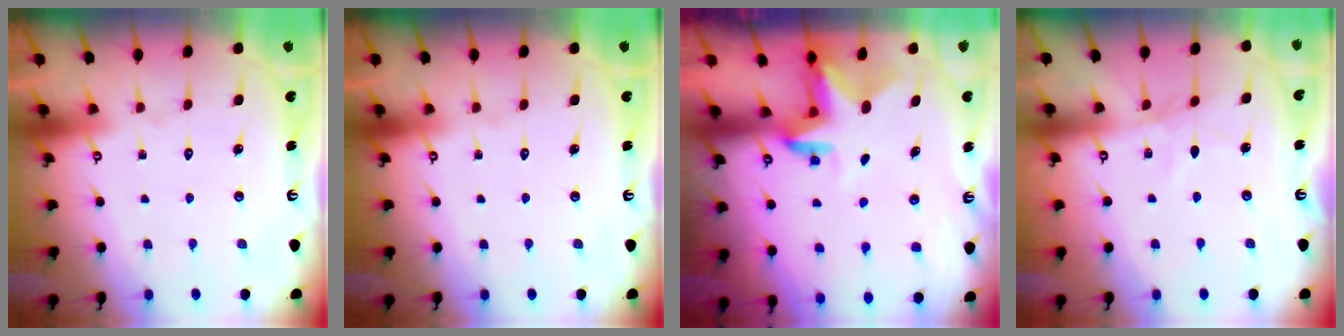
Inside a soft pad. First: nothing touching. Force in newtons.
{"total": 0.0}
{"total": 3.0, "press": 3.0, "slide": 0.4}
{"total": 3.5, "press": 3.4, "slide": 0.4}